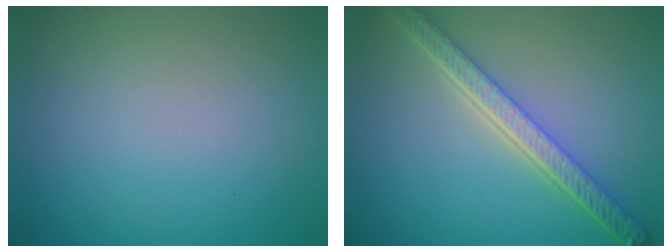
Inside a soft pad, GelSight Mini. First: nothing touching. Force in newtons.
{"total": 5.4, "press": 4.2, "slide": 3.4}